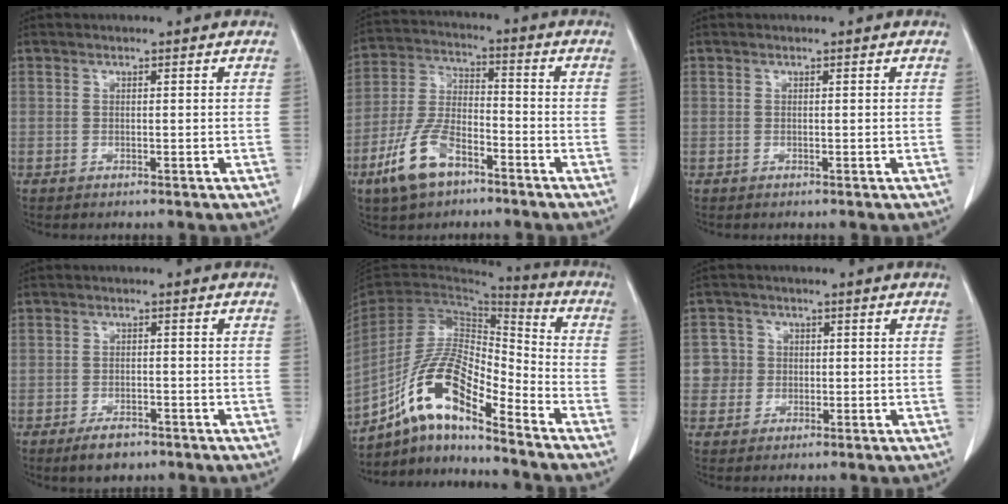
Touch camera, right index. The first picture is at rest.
{"total": 10.6, "force": [-6.2, 4.7, 7.2], "torque": [-0.167, 0.001, -0.120]}
{"total": 0.0}
{"total": 3.7, "force": [-2.6, 1.8, 1.9], "torque": [-0.035, -0.001, -0.036]}
{"total": 14.2, "force": [-9.3, 3.1, 10.3], "torque": [-0.207, 0.017, -0.170]}
{"total": 3.8, "force": [-0.2, 3.8, 0.1], "torque": [0.009, 0.011, -0.003]}